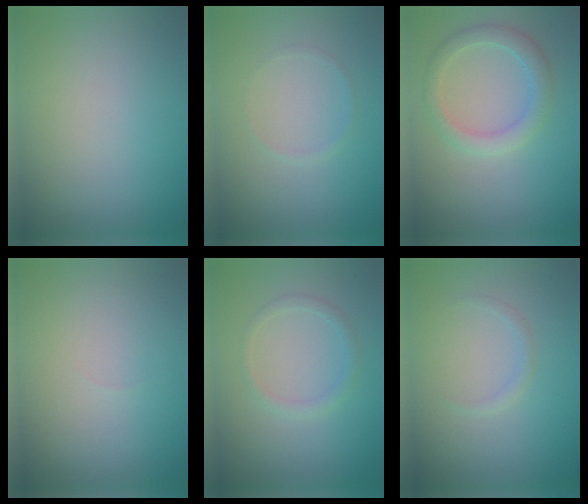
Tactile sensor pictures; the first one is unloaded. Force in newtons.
{"total": 0.6, "press": 0.6, "slide": 0.1}
{"total": 2.8, "press": 2.8, "slide": 0.1}
{"total": 0.0}
{"total": 1.3, "press": 1.3, "slide": 0.1}
{"total": 0.7, "press": 0.7, "slide": 0.1}